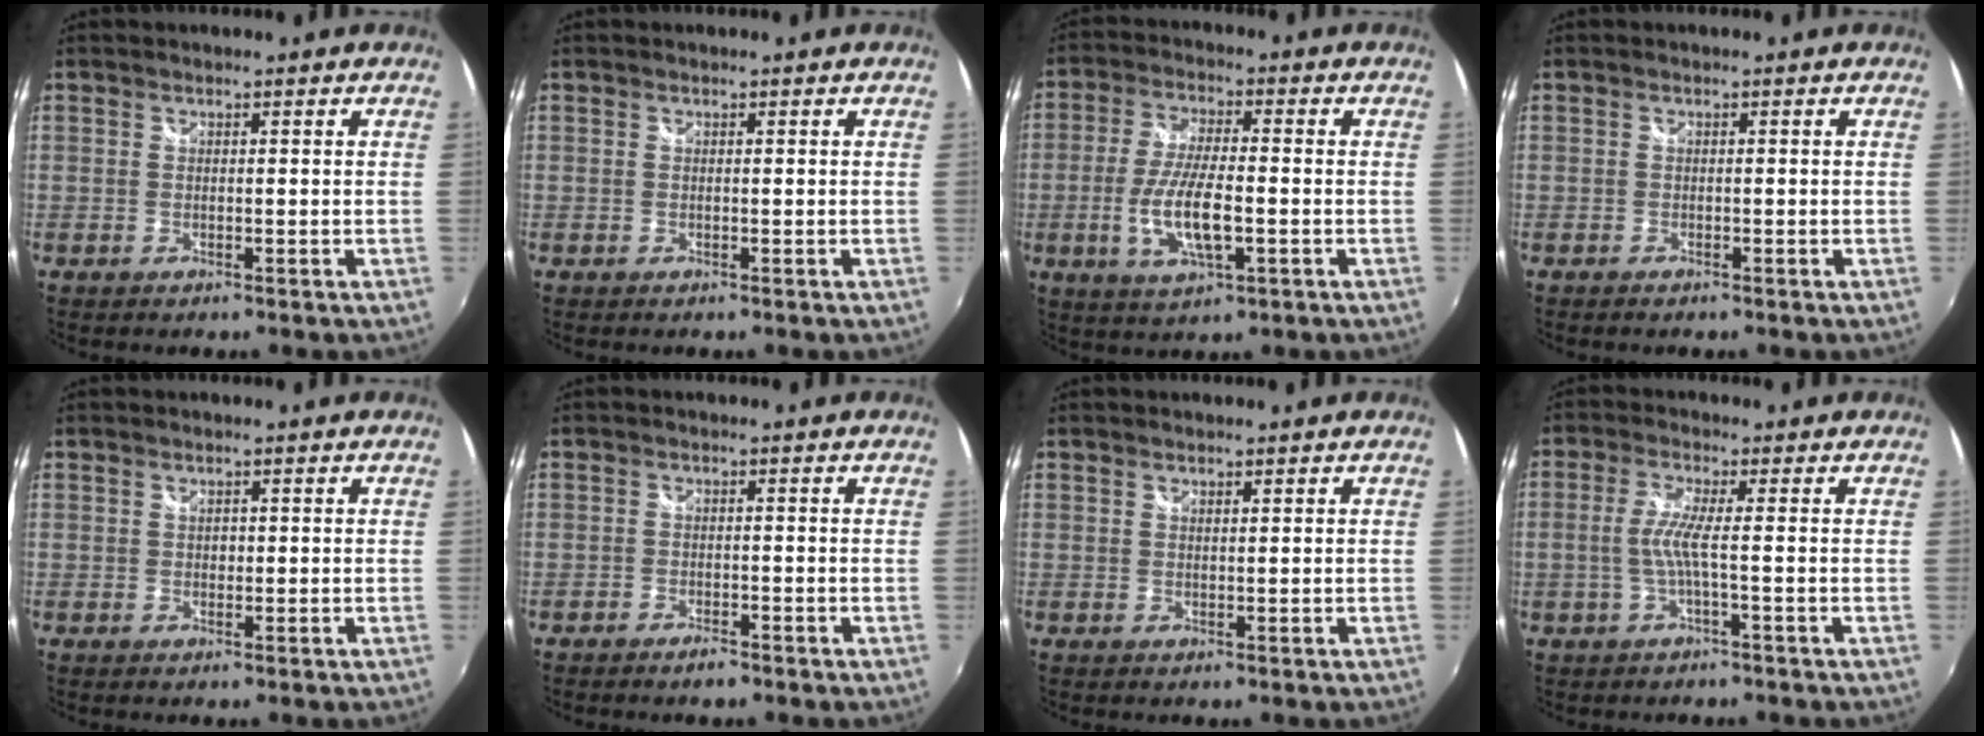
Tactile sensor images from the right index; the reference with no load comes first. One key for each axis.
{"total": 0.0}
{"total": 10.2, "fx": -2.5, "fy": 3.2, "fz": 9.3, "tx": -0.189, "ty": -0.008, "tz": -0.046}
{"total": 0.8, "fx": -0.6, "fy": 0.4, "fz": 0.2, "tx": -0.007, "ty": -0.003, "tz": -0.013}
{"total": 0.9, "fx": 0.1, "fy": 0.9, "fz": 0.3, "tx": -0.001, "ty": 0.001, "tz": 0.002}
{"total": 2.5, "fx": -2.0, "fy": 0.8, "fz": 1.1, "tx": -0.031, "ty": -0.005, "tz": -0.039}
{"total": 0.6, "fx": 0.5, "fy": 0.2, "fz": 0.2, "tx": -0.003, "ty": 0.000, "tz": 0.009}
{"total": 3.8, "fx": -0.9, "fy": -0.6, "fz": 3.7, "tx": -0.086, "ty": -0.001, "tz": -0.015}